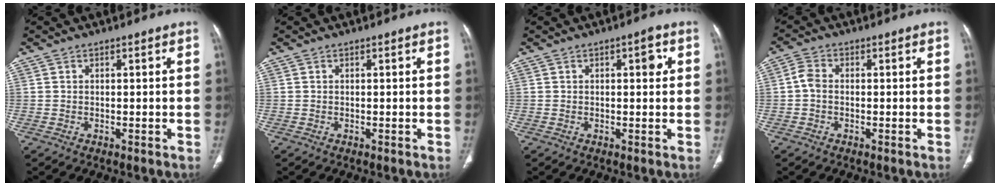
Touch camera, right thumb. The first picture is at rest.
{"total": 0.0}
{"total": 3.0, "force": [0.7, 1.4, 2.6], "torque": [-0.027, 0.003, 0.007]}
{"total": 2.9, "force": [-0.5, 2.0, 2.1], "torque": [-0.041, 0.008, -0.016]}